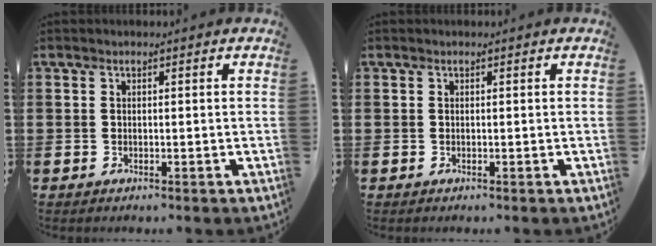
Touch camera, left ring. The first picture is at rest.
{"total": 0.0}